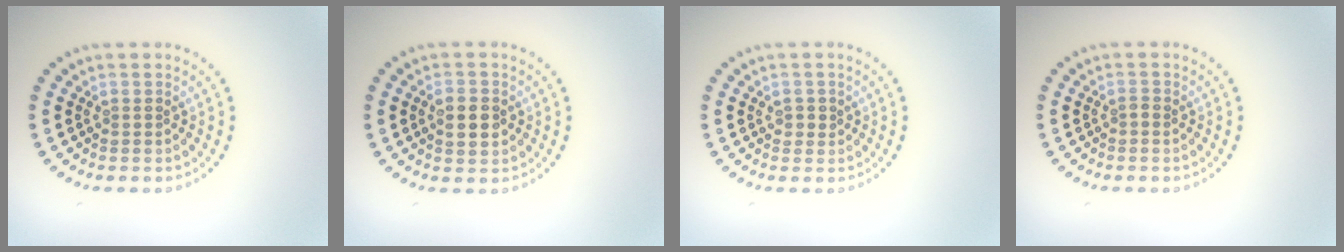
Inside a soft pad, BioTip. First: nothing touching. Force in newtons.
{"total": 2.8, "press": 2.8, "slide": 0.0}
{"total": 1.2, "press": 1.1, "slide": 0.3}
{"total": 0.5, "press": 0.4, "slide": 0.4}